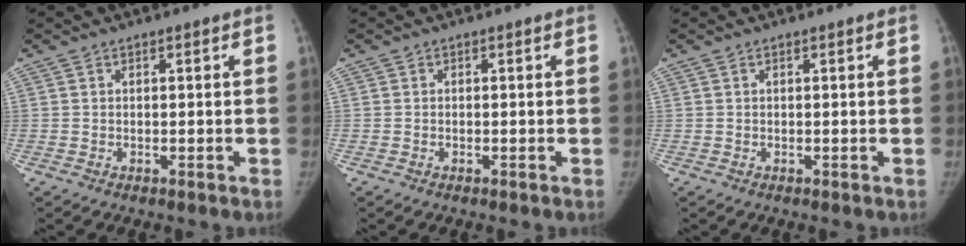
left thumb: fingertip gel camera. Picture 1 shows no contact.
{"total": 0.0}
{"total": 0.0}